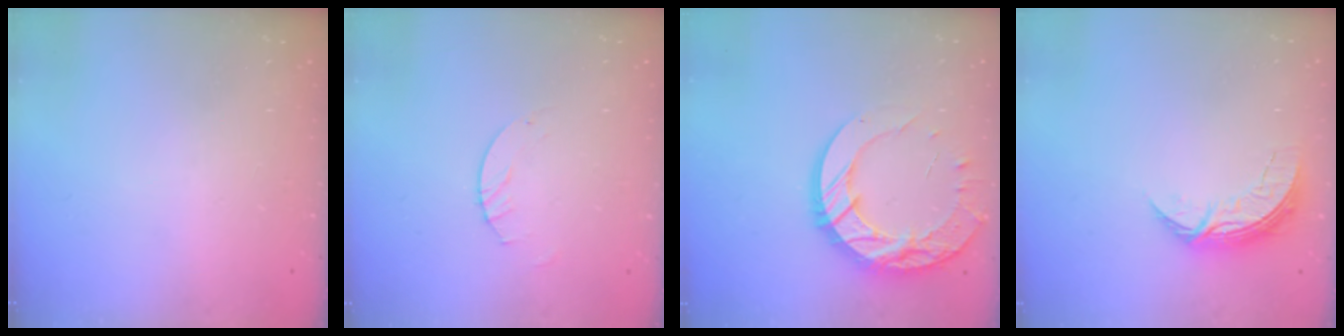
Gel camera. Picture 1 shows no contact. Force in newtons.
{"total": 2.0, "press": 2.0, "slide": 0.2}
{"total": 20.4, "press": 20.3, "slide": 1.7}
{"total": 7.2, "press": 7.1, "slide": 0.5}